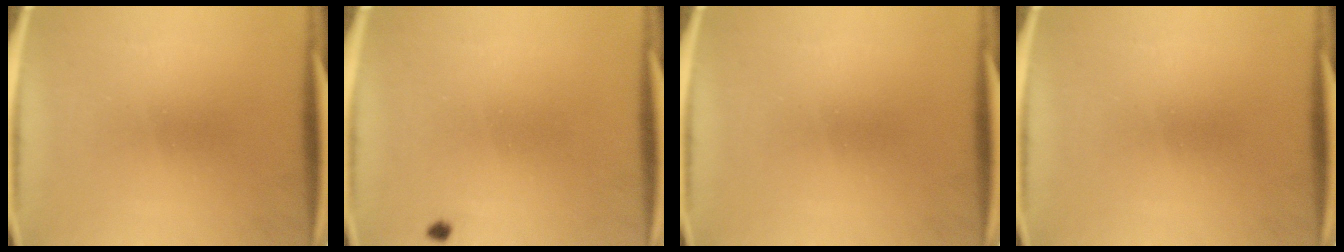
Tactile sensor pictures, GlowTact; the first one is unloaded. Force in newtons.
{"total": 0.7}
{"total": 0.0}
{"total": 0.0}